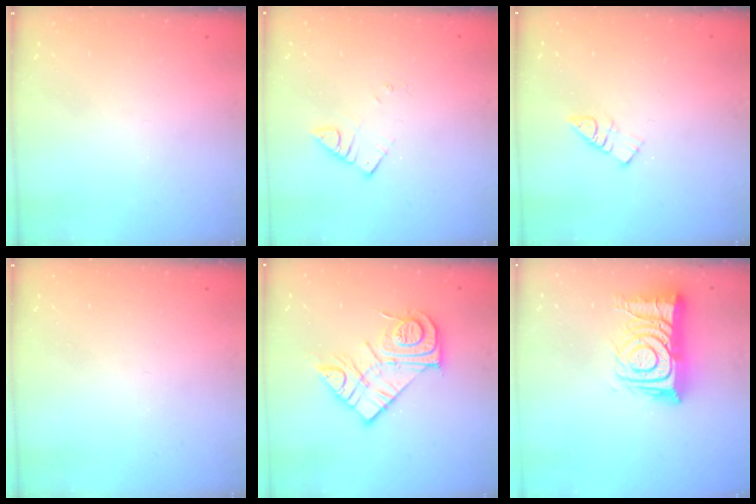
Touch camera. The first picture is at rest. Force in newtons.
{"total": 2.7, "press": 2.7, "slide": 0.2}
{"total": 7.0, "press": 7.0, "slide": 0.3}
{"total": 0.0}
{"total": 14.3, "press": 14.3, "slide": 0.8}
{"total": 13.5, "press": 13.4, "slide": 1.2}